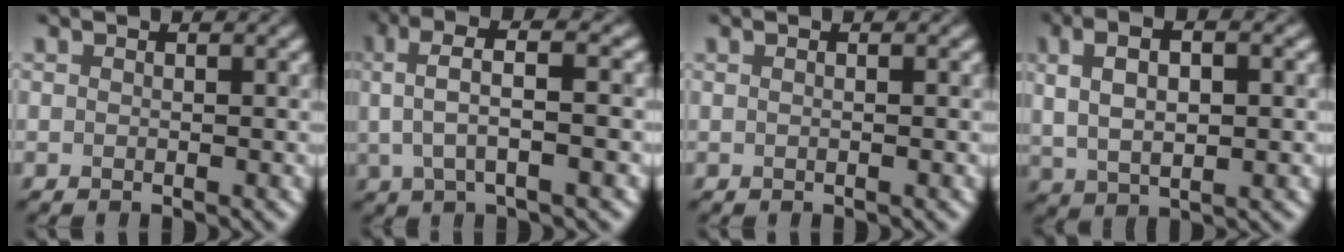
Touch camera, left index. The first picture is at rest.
{"total": 5.2, "force": [1.3, 1.4, 4.8], "torque": [-0.089, 0.015, 0.023]}
{"total": 1.1, "force": [0.3, 0.5, 0.9], "torque": [0.000, -0.005, -0.010]}
{"total": 6.6, "force": [2.3, 2.8, 5.6], "torque": [-0.110, 0.013, 0.037]}